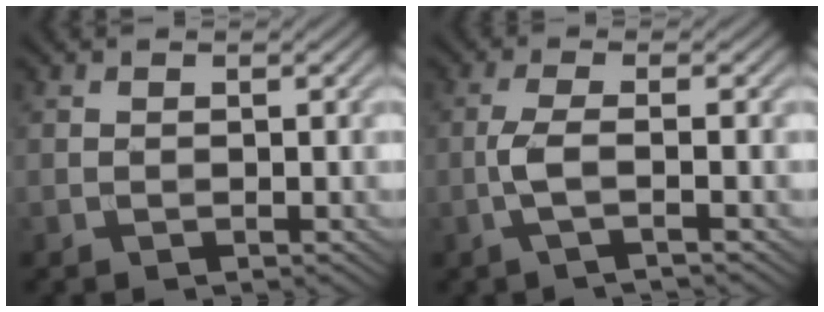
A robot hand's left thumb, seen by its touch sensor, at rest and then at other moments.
{"total": 3.4, "force": [-1.0, 0.5, 3.2], "torque": [-0.063, 0.009, -0.035]}